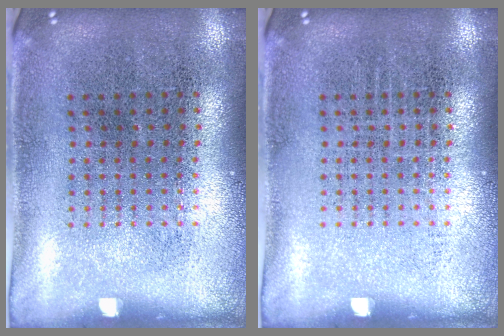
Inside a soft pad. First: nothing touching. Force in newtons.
{"total": 0.0}